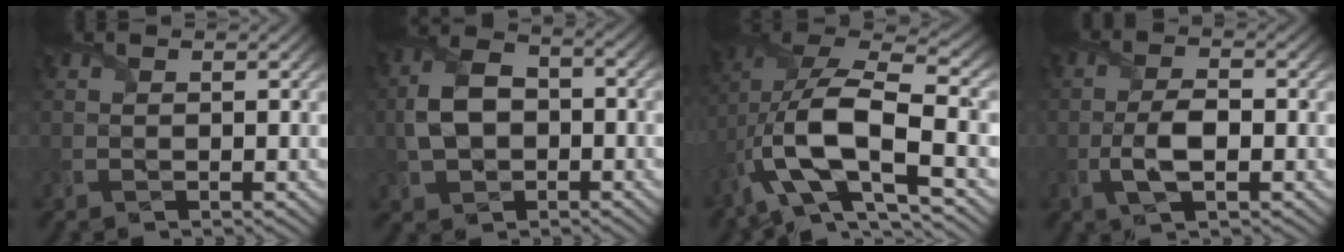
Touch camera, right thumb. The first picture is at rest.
{"total": 7.2, "force": [-1.0, 4.9, 5.2], "torque": [-0.115, 0.004, -0.024]}
{"total": 16.5, "force": [-4.1, 7.1, 14.3], "torque": [-0.298, -0.010, -0.068]}
{"total": 4.4, "force": [-1.4, 1.7, 3.8], "torque": [-0.083, -0.001, -0.033]}